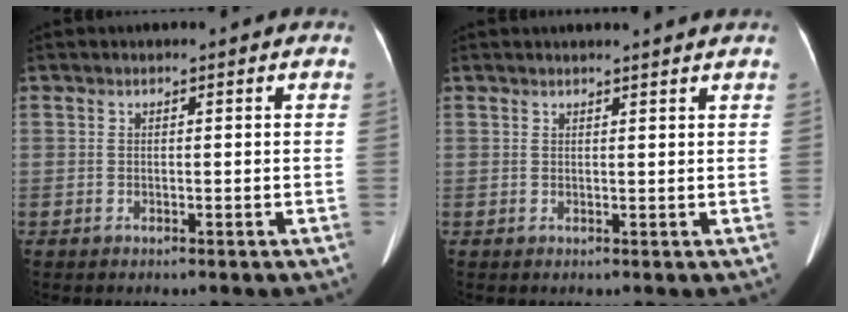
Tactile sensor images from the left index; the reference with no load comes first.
{"total": 3.1, "force": [3.0, -0.5, 0.8], "torque": [-0.011, 0.005, 0.034]}